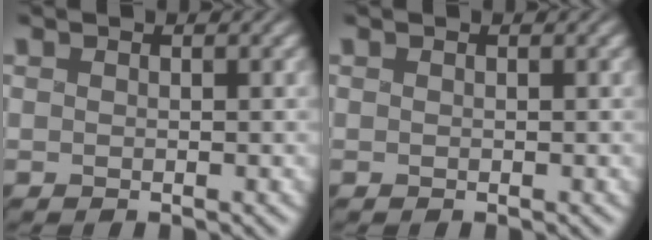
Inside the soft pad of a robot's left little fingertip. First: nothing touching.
{"total": 0.0}